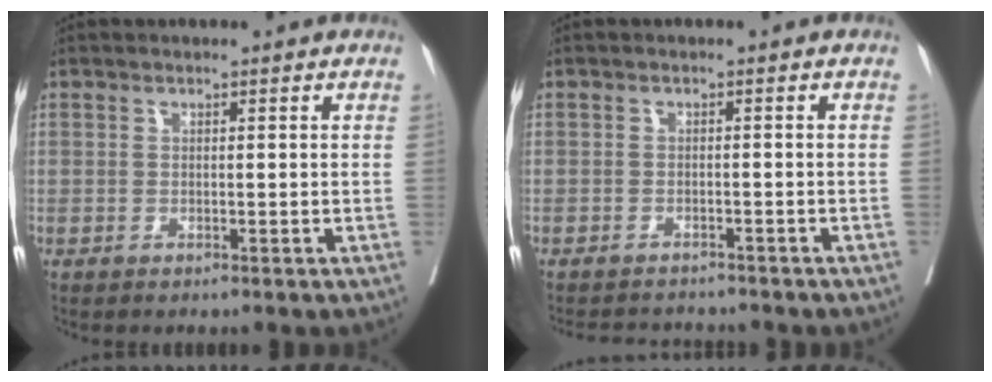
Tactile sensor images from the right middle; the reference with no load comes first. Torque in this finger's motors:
{"motor_torque": [0.07, -0.14, -0.02, 0.00]}